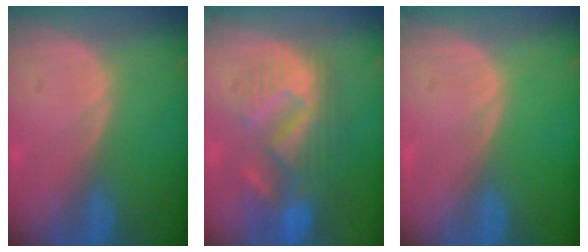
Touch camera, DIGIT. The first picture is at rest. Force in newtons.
{"total": 11.0, "press": 9.8, "slide": 5.0}
{"total": 0.0}